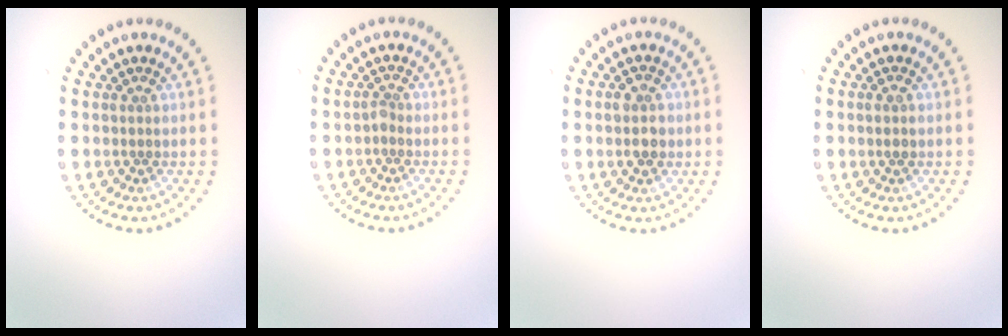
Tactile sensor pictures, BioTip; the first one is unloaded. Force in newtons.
{"total": 0.7, "press": 0.5, "slide": 0.4}
{"total": 3.0, "press": 3.0, "slide": 0.2}
{"total": 1.0, "press": 0.9, "slide": 0.3}